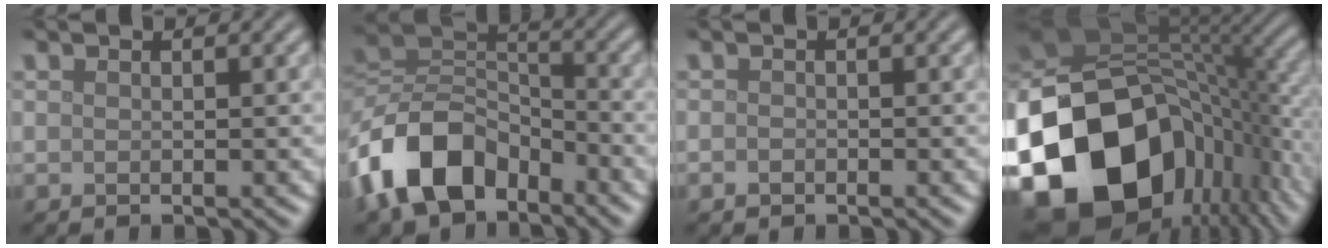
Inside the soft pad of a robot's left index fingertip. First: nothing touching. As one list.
[{"total": 10.2, "force": [-5.8, 6.3, 5.5], "torque": [-0.107, 0.003, -0.125]}, {"total": 0.6, "force": [-0.4, 0.4, 0.3], "torque": [-0.005, -0.003, -0.007]}, {"total": 19.6, "force": [-6.6, 13.8, 12.3], "torque": [-0.282, -0.038, -0.106]}]